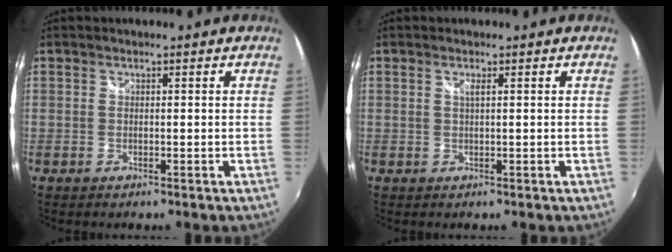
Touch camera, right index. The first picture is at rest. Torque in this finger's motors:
{"motor_torque": [0.14, 0.17, 0.19, 0.03]}